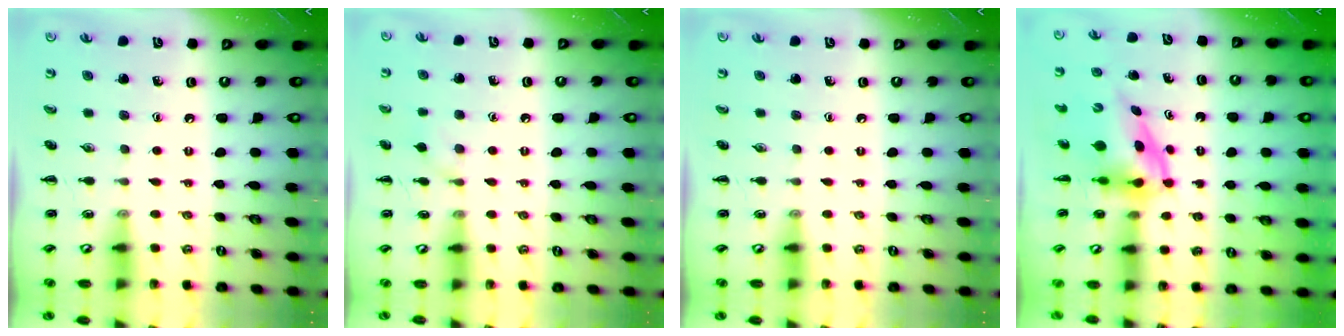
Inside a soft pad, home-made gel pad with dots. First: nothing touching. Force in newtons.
{"total": 6.4, "press": 6.1, "slide": 1.9}
{"total": 0.0}
{"total": 3.8, "press": 3.7, "slide": 0.6}